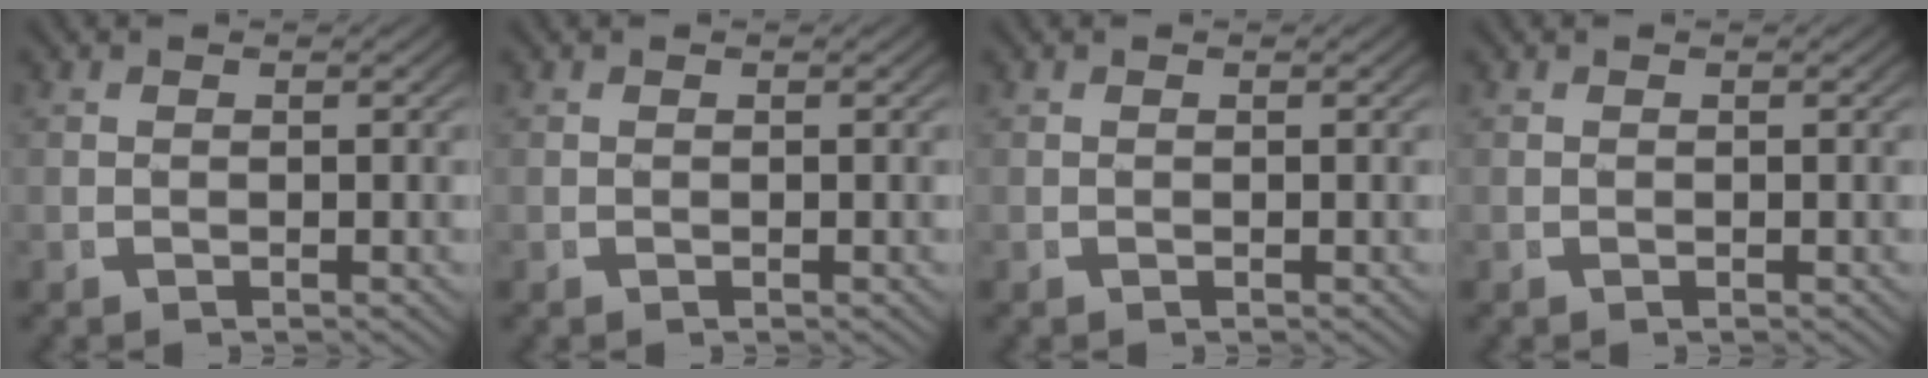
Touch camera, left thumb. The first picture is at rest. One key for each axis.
{"total": 0.0}
{"total": 0.0}
{"total": 0.0}